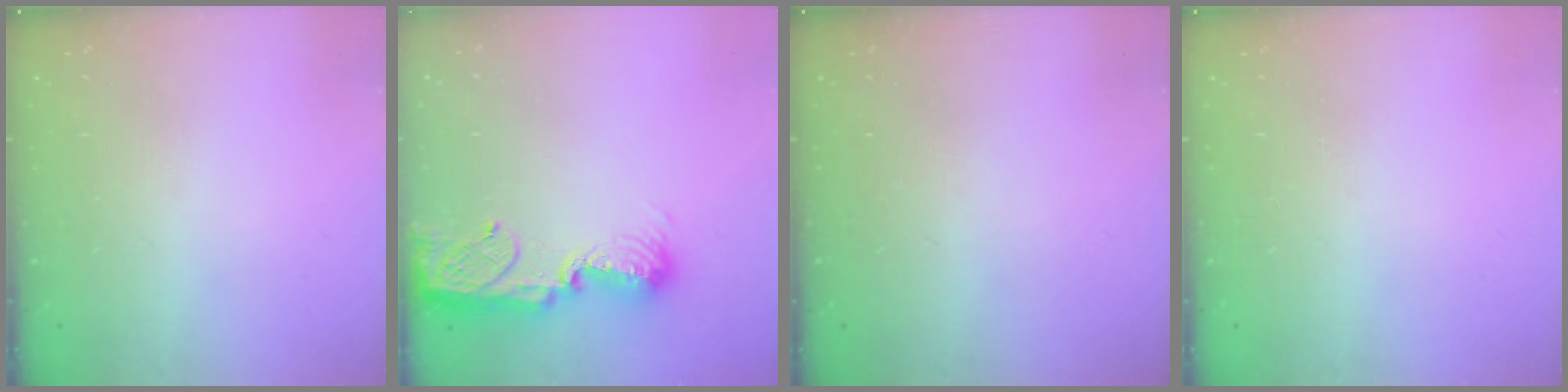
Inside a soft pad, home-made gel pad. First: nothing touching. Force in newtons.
{"total": 11.6, "press": 11.5, "slide": 1.1}
{"total": 0.0}
{"total": 0.0}